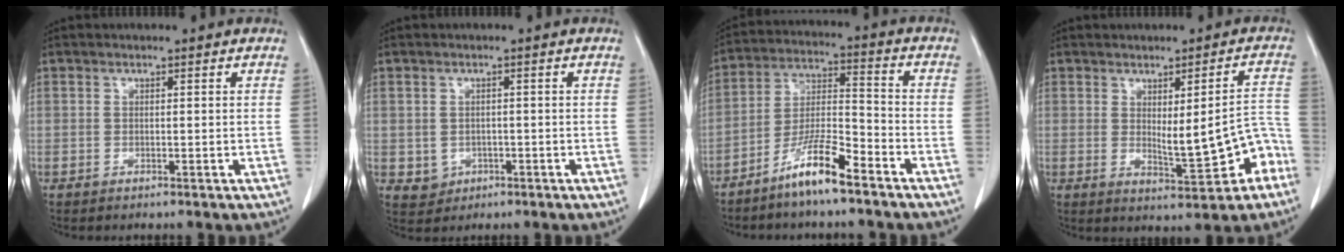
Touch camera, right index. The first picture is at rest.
{"total": 3.2, "force": [-0.8, 3.0, 0.8], "torque": [-0.007, 0.004, -0.001]}
{"total": 9.7, "force": [-6.9, 0.9, 6.7], "torque": [-0.135, -0.013, -0.135]}
{"total": 8.8, "force": [-2.5, 2.0, 8.2], "torque": [-0.101, 0.012, -0.022]}